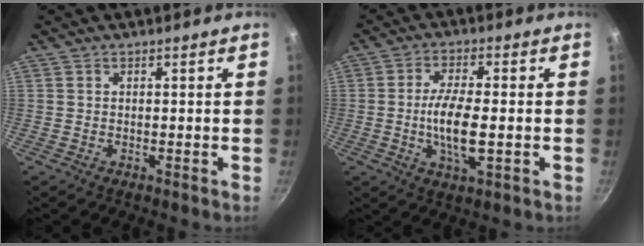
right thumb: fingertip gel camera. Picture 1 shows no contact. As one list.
[{"total": 9.0, "force": [-1.2, 2.9, 8.4], "torque": [-0.167, 0.001, -0.026]}]